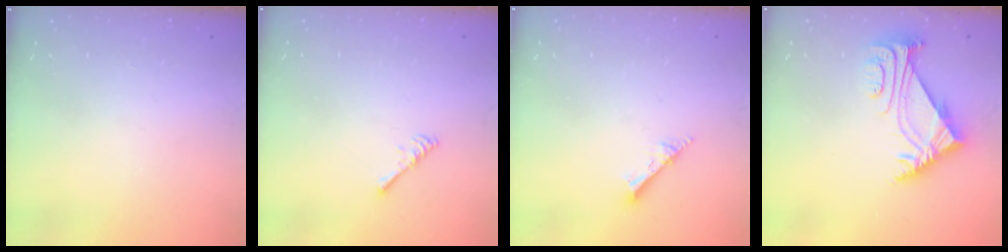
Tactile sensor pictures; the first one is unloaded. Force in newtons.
{"total": 2.4, "press": 2.4, "slide": 0.4}
{"total": 2.0, "press": 2.0, "slide": 0.1}
{"total": 5.9, "press": 5.8, "slide": 1.1}